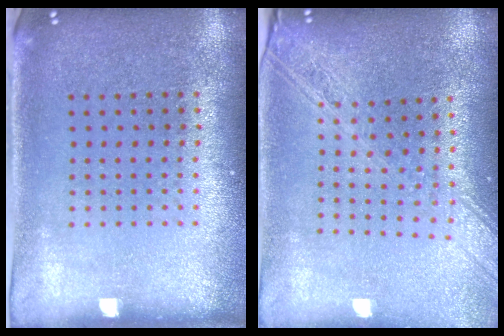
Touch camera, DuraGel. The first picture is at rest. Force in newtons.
{"total": 2.2, "press": 1.9, "slide": 1.2}